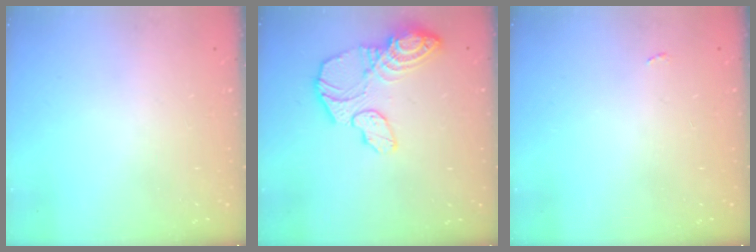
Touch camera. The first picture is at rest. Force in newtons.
{"total": 14.1, "press": 14.0, "slide": 1.4}
{"total": 2.2, "press": 2.2, "slide": 0.3}